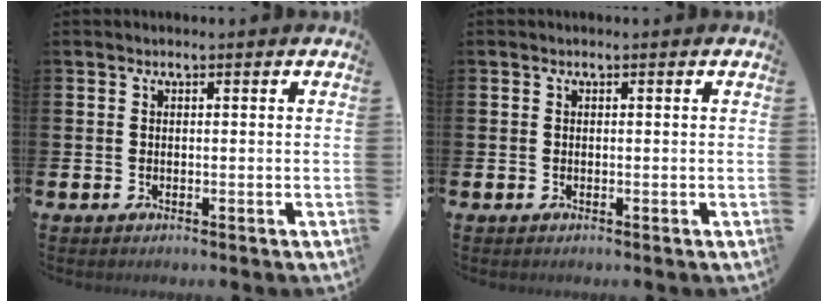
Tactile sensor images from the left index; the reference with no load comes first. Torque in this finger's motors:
{"motor_torque": [0.01, 0.00, 0.00, 0.00]}